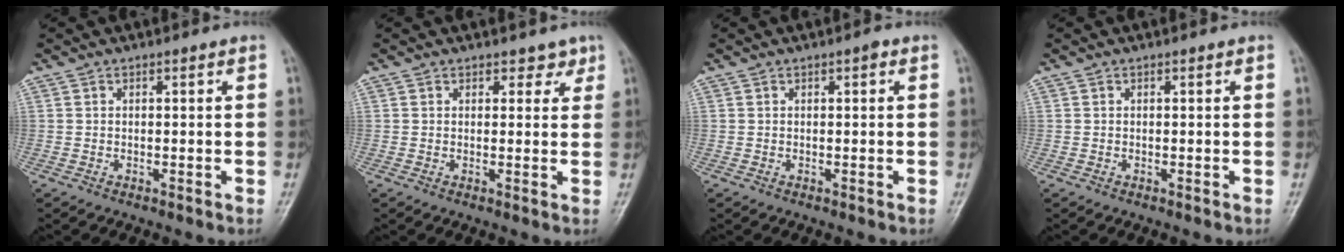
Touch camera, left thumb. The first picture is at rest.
{"total": 2.4, "force": [1.7, 1.5, 0.7], "torque": [0.013, -0.007, 0.017]}
{"total": 0.9, "force": [0.3, 0.3, 0.8], "torque": [-0.012, 0.003, 0.002]}
{"total": 0.0}